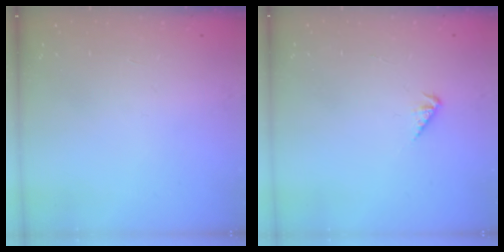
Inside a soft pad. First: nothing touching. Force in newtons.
{"total": 2.1, "press": 2.1, "slide": 0.2}